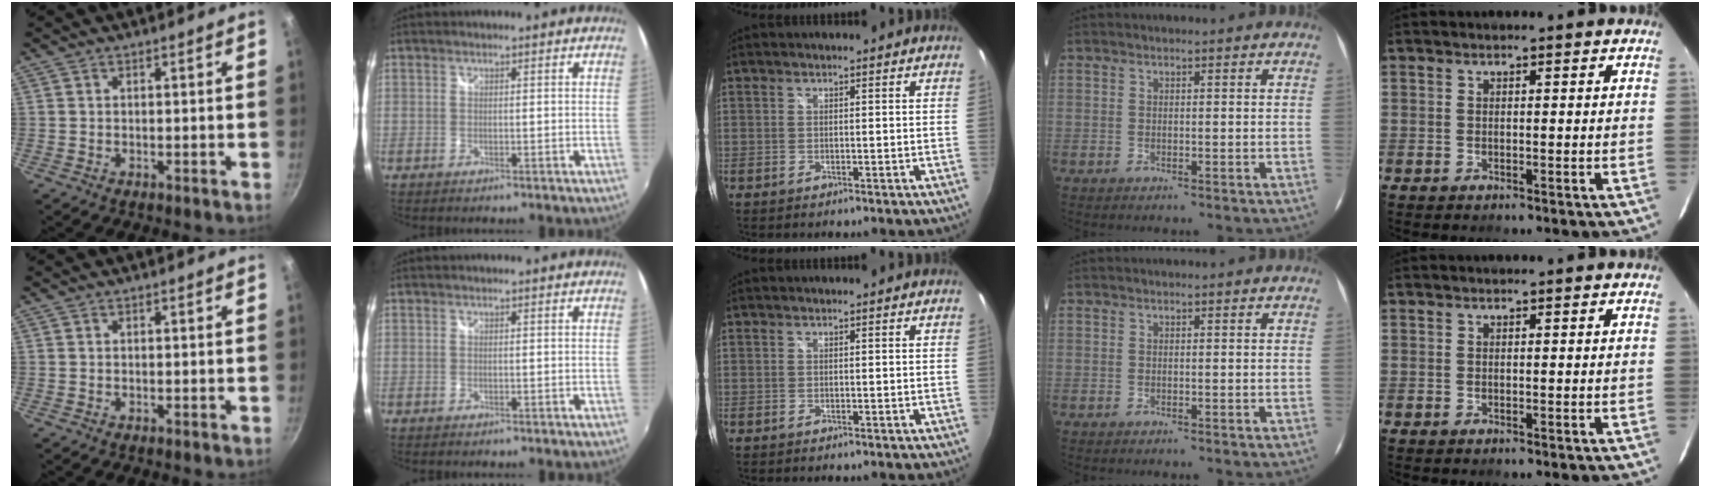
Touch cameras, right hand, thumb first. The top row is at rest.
{}